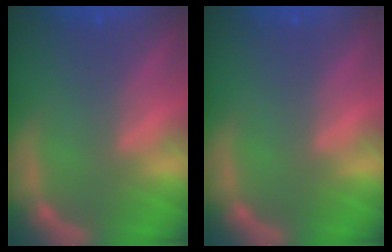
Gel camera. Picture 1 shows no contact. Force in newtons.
{"total": 0.0}